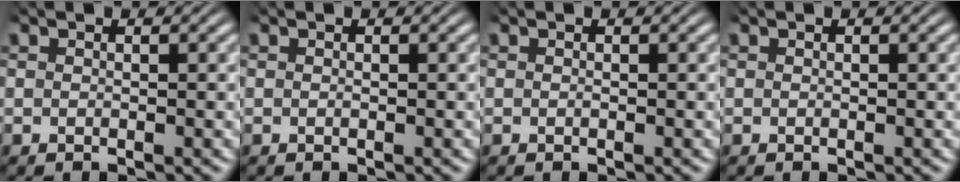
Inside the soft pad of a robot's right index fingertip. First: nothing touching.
{"total": 0.0}
{"total": 0.0}
{"total": 0.0}